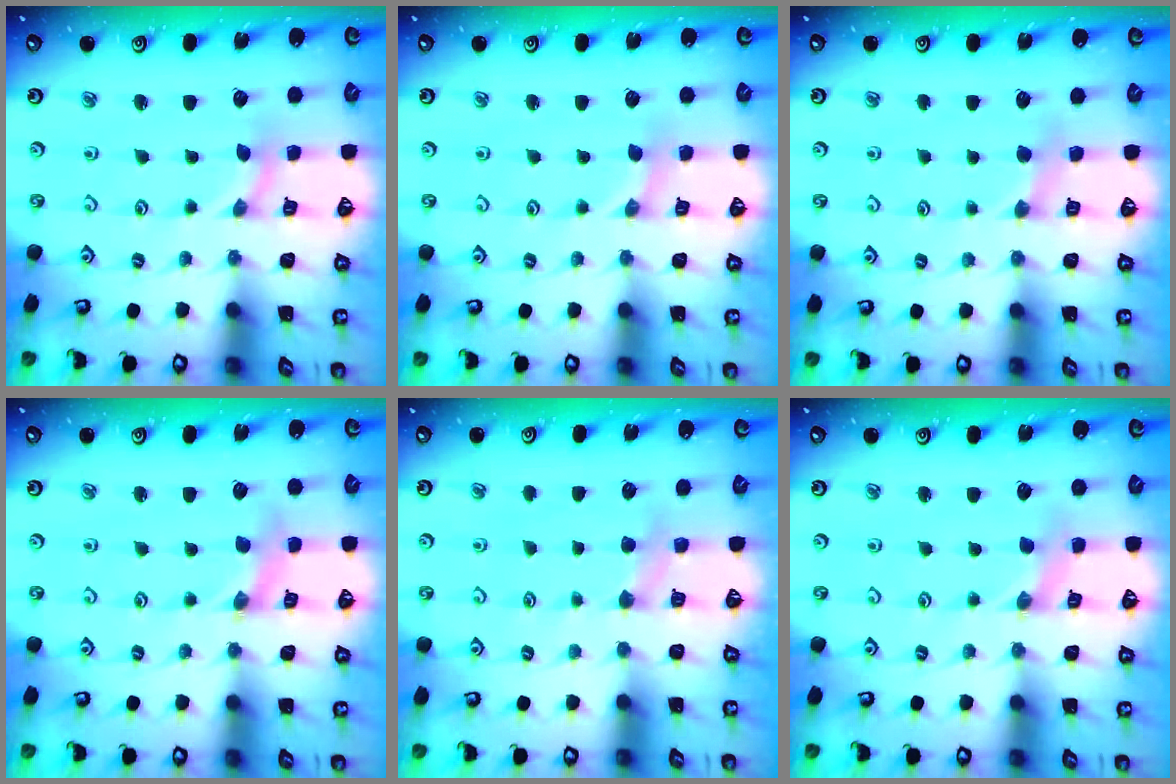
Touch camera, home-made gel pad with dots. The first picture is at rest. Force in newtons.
{"total": 0.8, "press": 0.8, "slide": 0.2}
{"total": 2.5, "press": 2.5, "slide": 0.5}
{"total": 2.0, "press": 2.0, "slide": 0.3}
{"total": 2.9, "press": 2.8, "slide": 0.4}
{"total": 0.0}